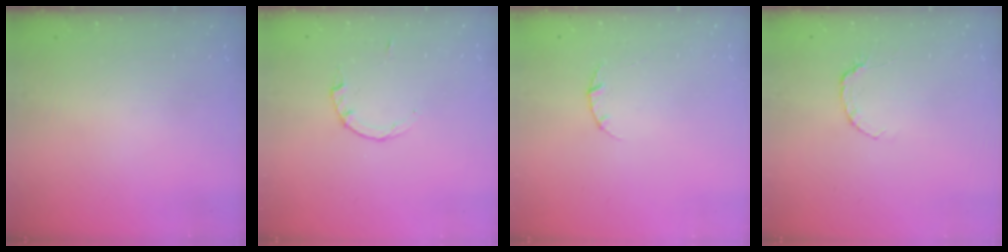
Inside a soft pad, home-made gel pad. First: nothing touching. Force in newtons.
{"total": 2.2, "press": 2.1, "slide": 0.3}
{"total": 2.8, "press": 2.8, "slide": 0.4}
{"total": 3.3, "press": 3.3, "slide": 0.3}